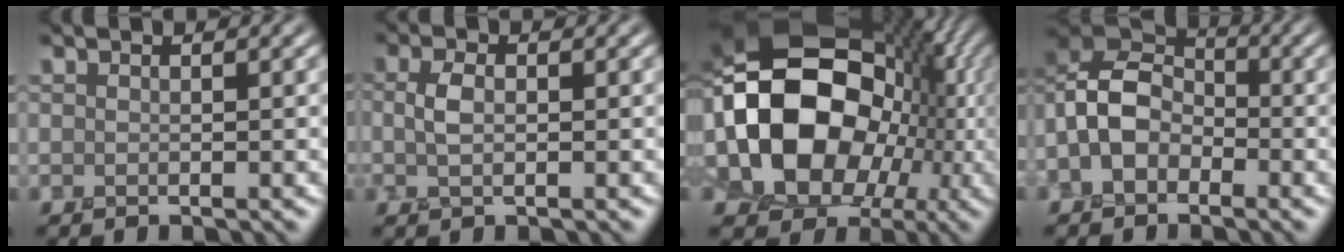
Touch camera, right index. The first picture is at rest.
{"total": 2.1, "force": [-0.1, 1.0, 1.9], "torque": [-0.045, 0.002, -0.005]}
{"total": 18.4, "force": [-0.2, 13.2, 12.8], "torque": [-0.247, -0.004, -0.004]}
{"total": 6.9, "force": [-1.9, 4.9, 4.4], "torque": [-0.089, 0.010, -0.047]}